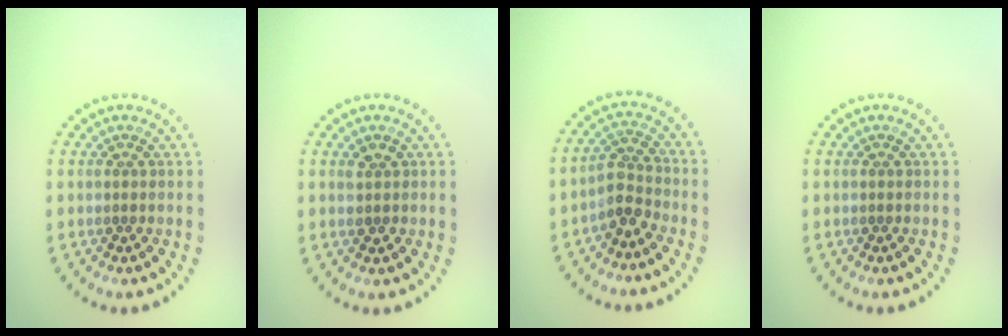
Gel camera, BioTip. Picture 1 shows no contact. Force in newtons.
{"total": 1.5, "press": 1.5, "slide": 0.2}
{"total": 2.5, "press": 2.0, "slide": 1.6}
{"total": 0.0}